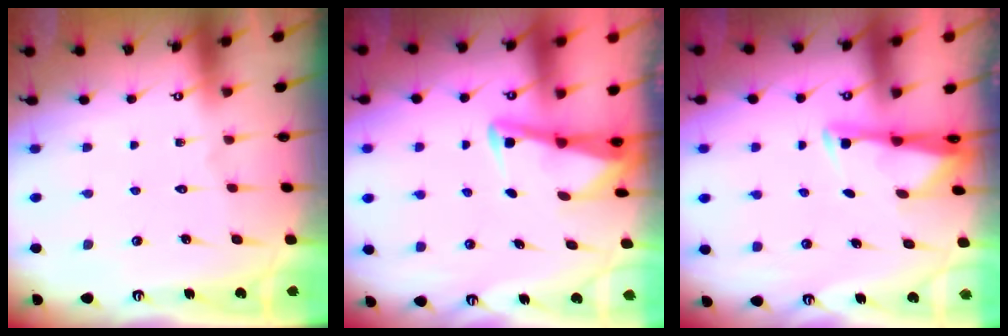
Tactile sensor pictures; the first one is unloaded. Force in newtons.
{"total": 3.0, "press": 3.0, "slide": 0.4}
{"total": 2.9, "press": 2.9, "slide": 0.4}